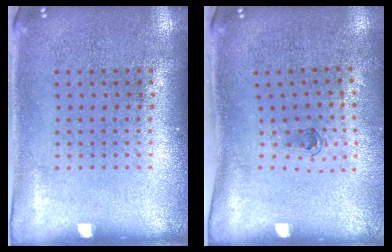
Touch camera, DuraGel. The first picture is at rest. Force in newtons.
{"total": 0.6, "press": 0.4, "slide": 0.5}